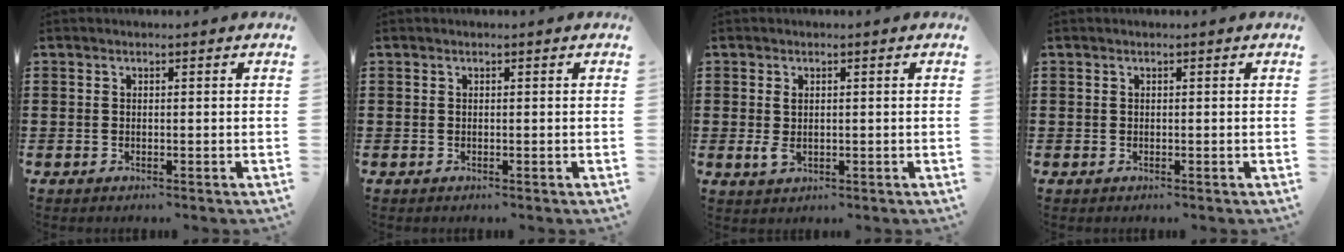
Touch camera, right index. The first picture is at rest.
{"total": 0.0}
{"total": 1.8, "force": [0.0, 0.9, 1.5], "torque": [-0.039, -0.003, -0.001]}
{"total": 0.0}